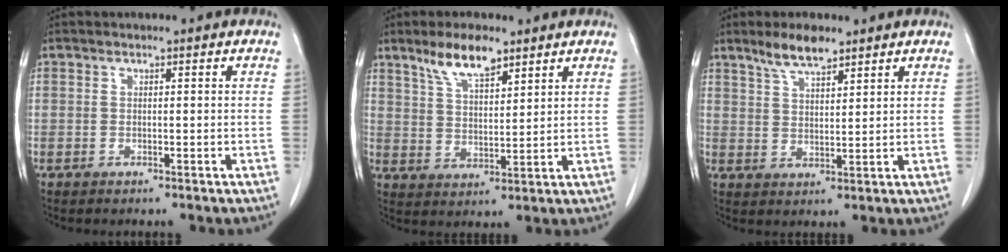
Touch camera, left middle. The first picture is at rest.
{"total": 7.4, "force": [5.3, 2.0, 4.7], "torque": [-0.095, 0.004, 0.103]}
{"total": 5.7, "force": [4.4, 1.3, 3.3], "torque": [-0.068, 0.003, 0.084]}